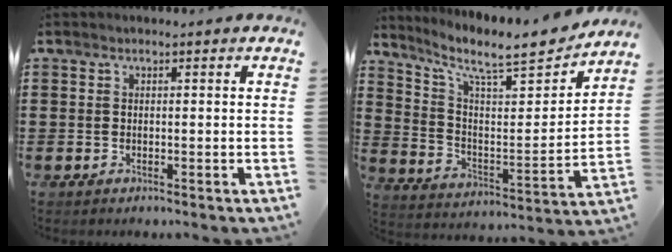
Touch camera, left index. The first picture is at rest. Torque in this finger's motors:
{"motor_torque": [2.14, 0.00, 0.38, 0.11]}